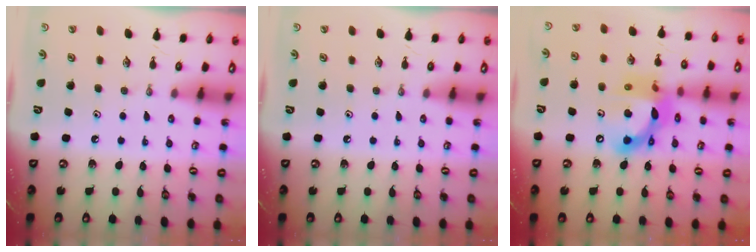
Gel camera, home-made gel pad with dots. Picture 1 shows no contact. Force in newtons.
{"total": 0.0}
{"total": 15.1, "press": 15.1, "slide": 0.7}